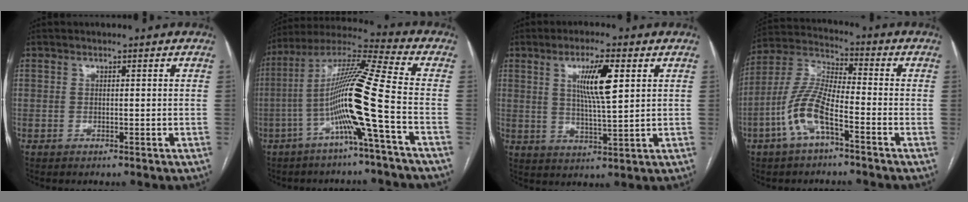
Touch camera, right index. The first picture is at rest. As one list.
[{"total": 14.3, "force": [-4.0, -2.1, 13.6], "torque": [-0.254, 0.007, -0.086]}, {"total": 8.0, "force": [2.7, 0.7, 7.5], "torque": [-0.136, -0.002, 0.048]}, {"total": 10.2, "force": [-4.5, 2.9, 8.7], "torque": [-0.199, 0.009, -0.093]}]